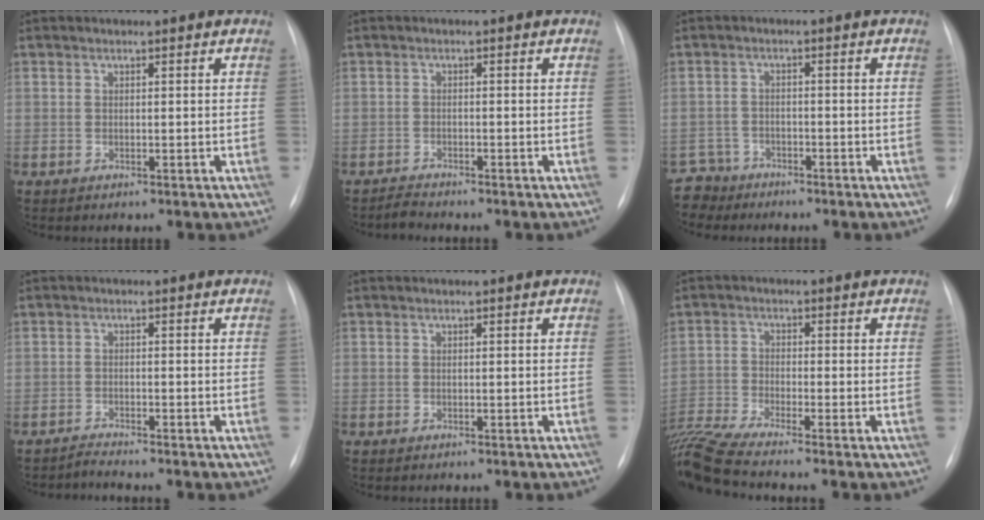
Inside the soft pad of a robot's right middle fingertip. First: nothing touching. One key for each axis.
{"total": 1.5, "fx": -1.5, "fy": -0.1, "fz": -0.1, "tx": -0.001, "ty": -0.008, "tz": -0.028}
{"total": 4.3, "fx": -3.7, "fy": 1.8, "fz": -1.3, "tx": 0.024, "ty": -0.003, "tz": -0.074}
{"total": 1.7, "fx": -1.6, "fy": -0.6, "fz": -0.3, "tx": 0.003, "ty": -0.010, "tz": -0.030}
{"total": 0.0}
{"total": 8.5, "fx": -7.5, "fy": -1.7, "fz": 3.7, "tx": -0.083, "ty": -0.014, "tz": -0.142}